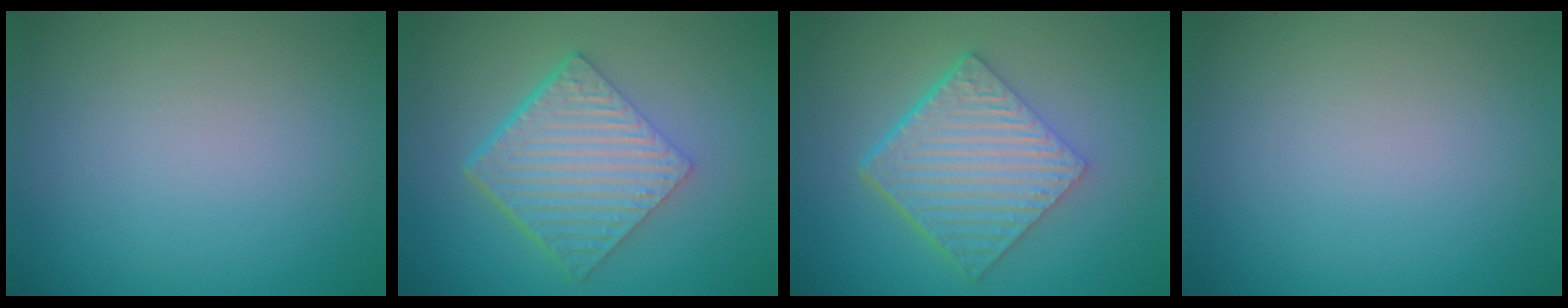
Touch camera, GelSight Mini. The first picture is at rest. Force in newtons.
{"total": 6.5, "press": 4.4, "slide": 4.7}
{"total": 6.7, "press": 4.7, "slide": 4.8}
{"total": 0.0}